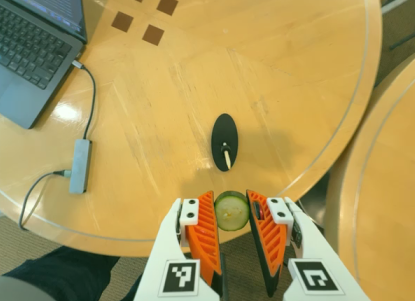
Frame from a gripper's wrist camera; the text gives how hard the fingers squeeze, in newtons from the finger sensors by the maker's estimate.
{"total": 7.7, "left": 7.8, "right": 7.5}